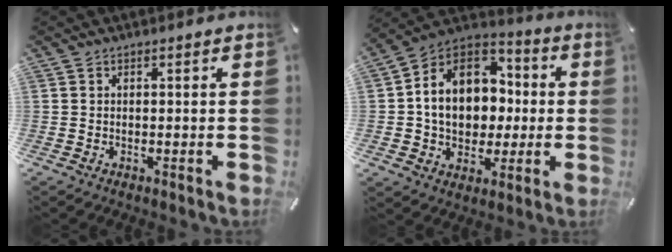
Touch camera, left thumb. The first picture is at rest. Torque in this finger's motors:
{"motor_torque": [1.49, 3.52, 0.69, 0.08, 0.20]}